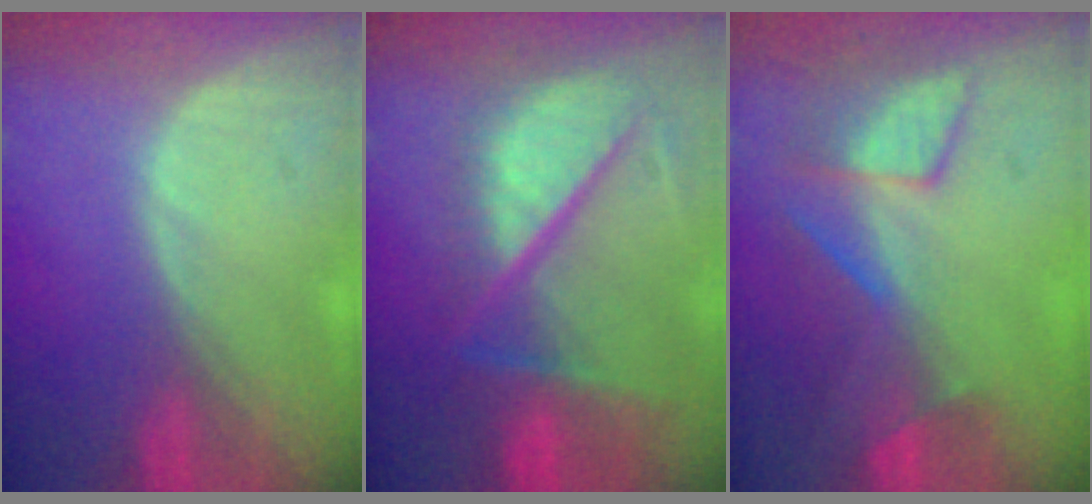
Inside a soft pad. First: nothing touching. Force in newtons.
{"total": 11.7, "press": 10.0, "slide": 6.1}
{"total": 8.5, "press": 7.2, "slide": 4.5}